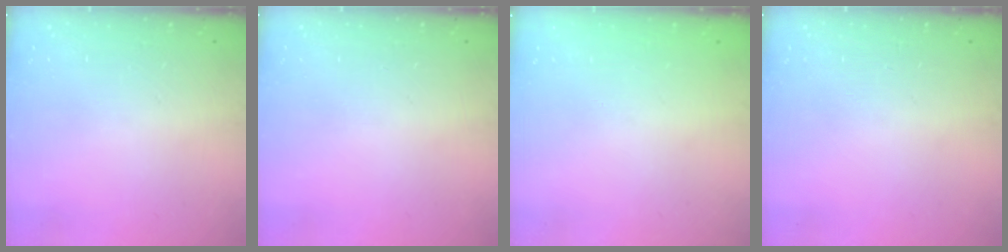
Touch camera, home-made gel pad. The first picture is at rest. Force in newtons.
{"total": 0.0}
{"total": 0.0}
{"total": 0.0}